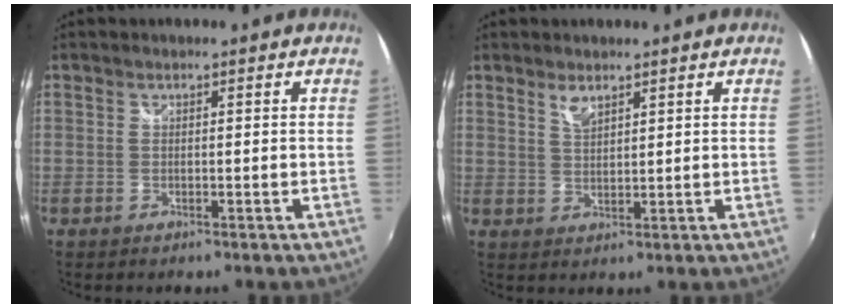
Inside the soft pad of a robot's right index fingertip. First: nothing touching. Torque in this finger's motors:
{"motor_torque": [0.03, 0.00, 0.02, 0.04]}